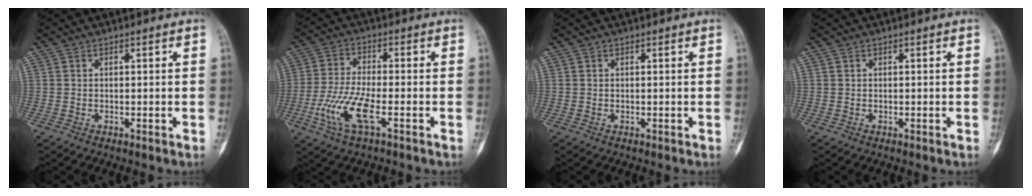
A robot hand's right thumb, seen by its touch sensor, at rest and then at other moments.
{"total": 9.7, "force": [-3.6, 3.0, 8.5], "torque": [-0.197, 0.008, -0.071]}
{"total": 0.0}
{"total": 0.0}